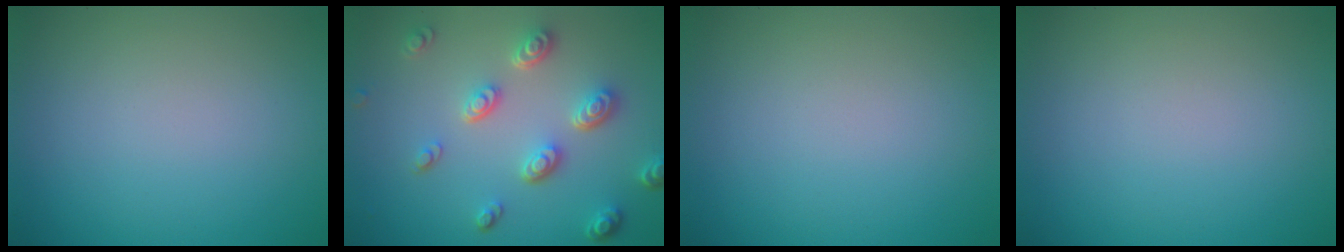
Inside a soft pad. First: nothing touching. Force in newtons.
{"total": 4.6, "press": 3.5, "slide": 3.0}
{"total": 0.0}
{"total": 0.0}